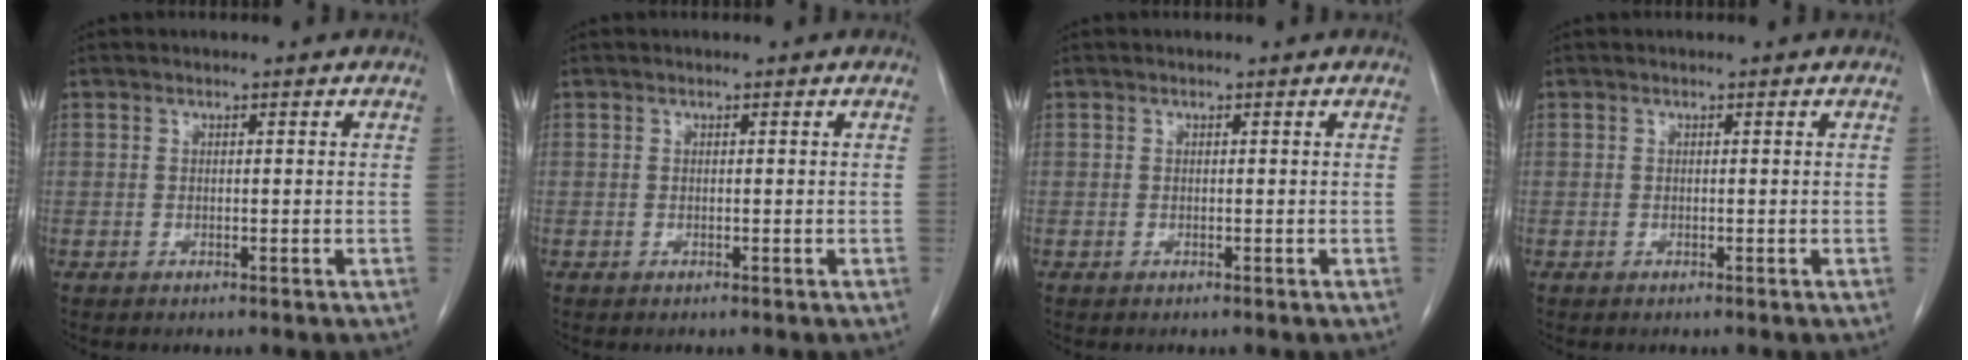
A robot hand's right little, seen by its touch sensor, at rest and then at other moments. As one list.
[{"total": 0.0}, {"total": 0.0}, {"total": 0.0}]